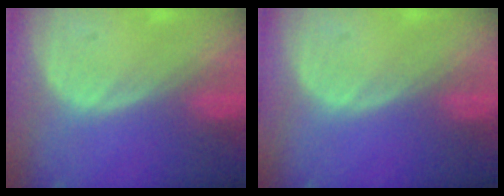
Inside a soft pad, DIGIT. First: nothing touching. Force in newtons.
{"total": 0.0}